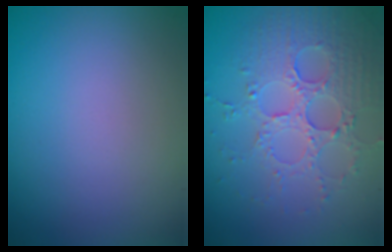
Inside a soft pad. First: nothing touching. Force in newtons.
{"total": 4.1, "press": 3.9, "slide": 1.3}